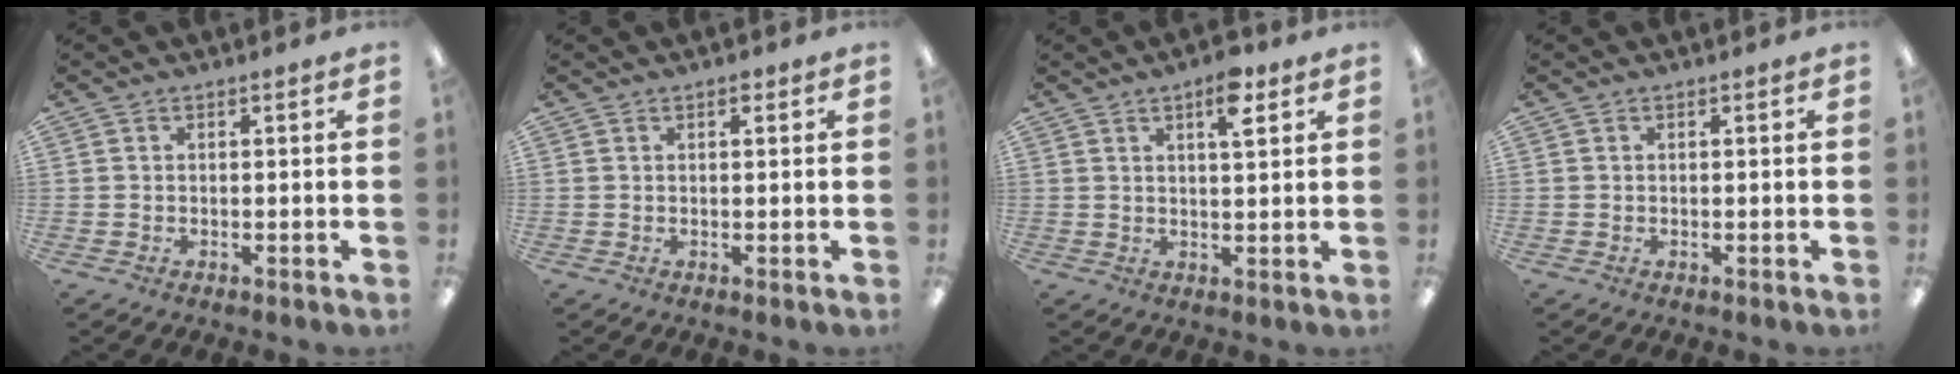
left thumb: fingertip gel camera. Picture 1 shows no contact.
{"total": 1.0, "force": [0.7, 0.5, 0.6], "torque": [-0.006, -0.002, 0.011]}
{"total": 6.6, "force": [3.9, 2.1, 4.9], "torque": [-0.066, -0.012, 0.058]}
{"total": 0.0}